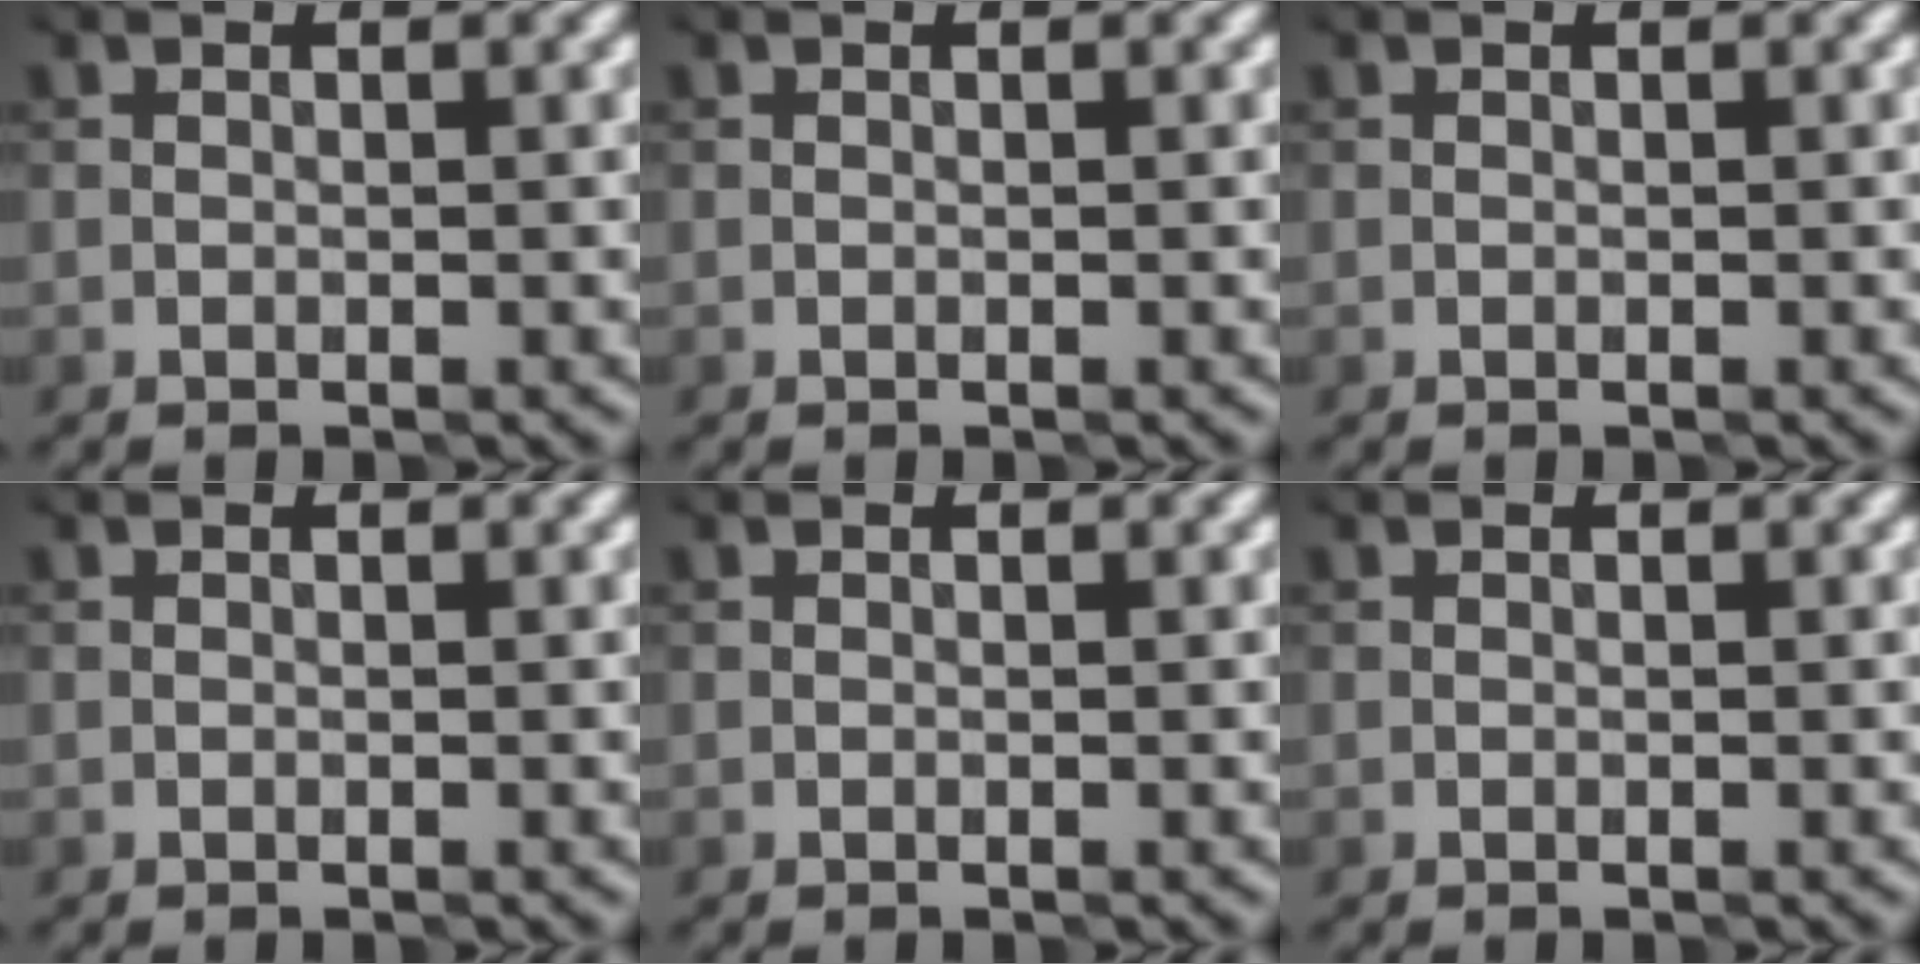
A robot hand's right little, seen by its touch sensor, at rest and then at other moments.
{"total": 0.0}
{"total": 0.0}
{"total": 0.0}
{"total": 0.0}
{"total": 0.0}